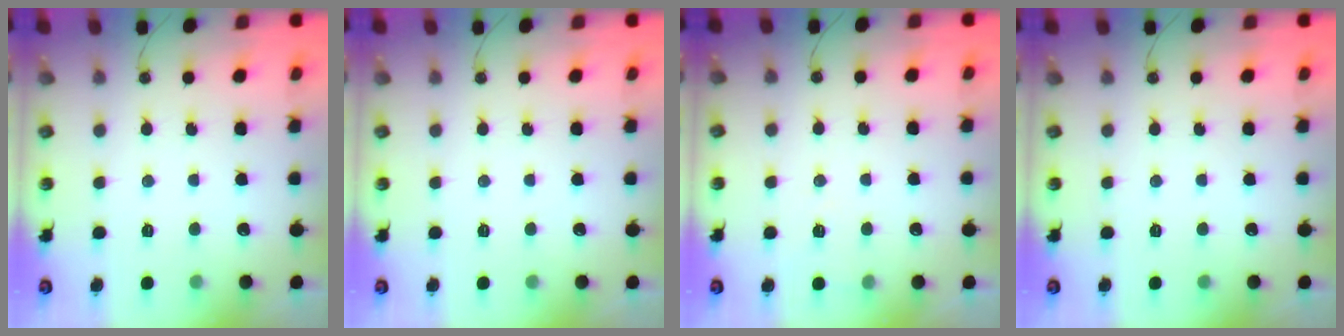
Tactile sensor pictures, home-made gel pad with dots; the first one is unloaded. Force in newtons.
{"total": 1.5, "press": 0.2, "slide": 1.5}
{"total": 5.1, "press": 3.0, "slide": 4.2}
{"total": 0.0}